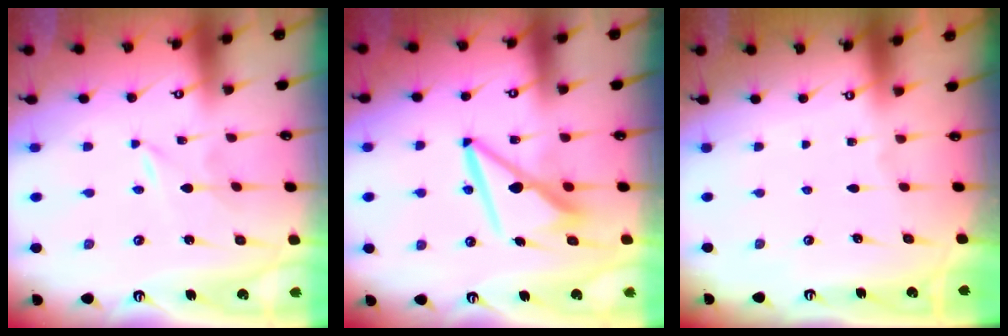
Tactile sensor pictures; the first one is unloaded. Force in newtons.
{"total": 9.8, "press": 9.7, "slide": 1.5}
{"total": 0.0}